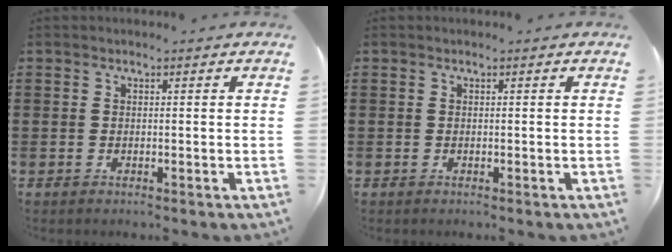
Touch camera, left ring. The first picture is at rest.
{"total": 0.0}